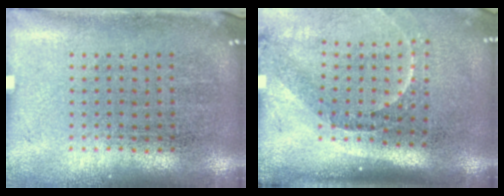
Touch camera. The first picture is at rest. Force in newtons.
{"total": 1.9, "press": 1.4, "slide": 1.4}